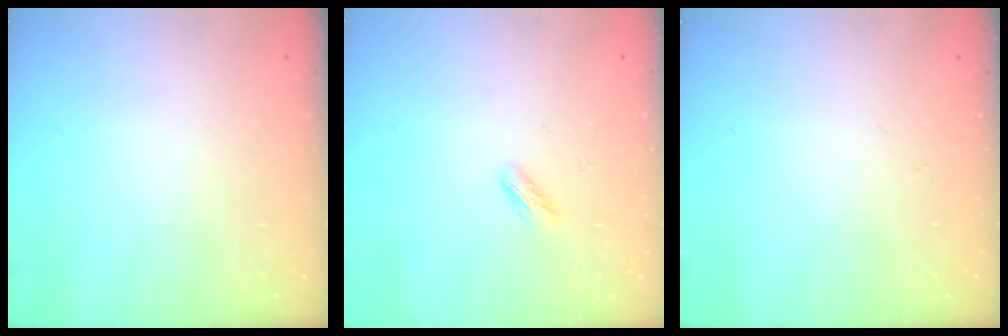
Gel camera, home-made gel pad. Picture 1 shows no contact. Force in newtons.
{"total": 2.2, "press": 2.1, "slide": 0.7}
{"total": 0.0}